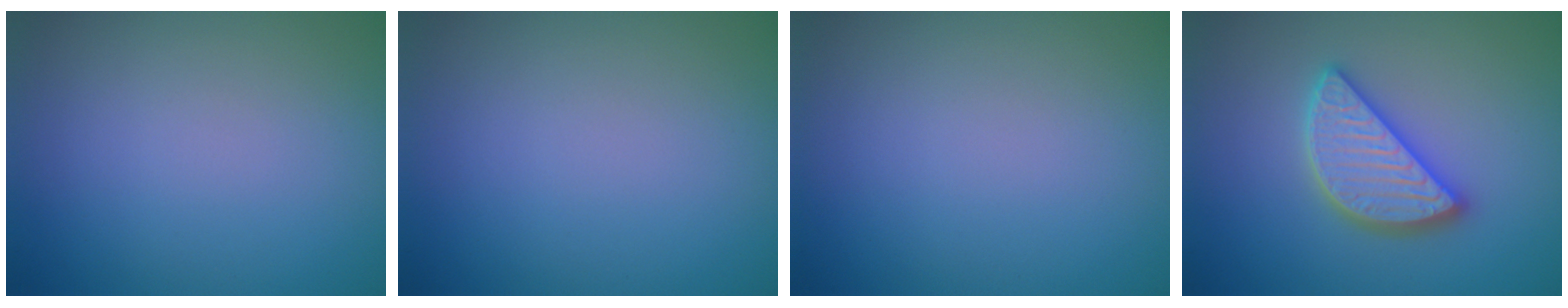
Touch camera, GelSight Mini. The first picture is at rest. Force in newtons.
{"total": 0.0}
{"total": 0.0}
{"total": 4.7, "press": 4.7, "slide": 0.4}